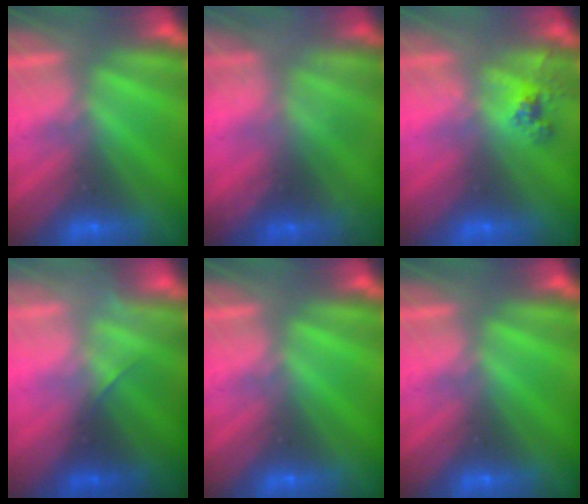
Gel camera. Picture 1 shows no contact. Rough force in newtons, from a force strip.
{"total": 1.5}
{"total": 2.6}
{"total": 1.9}
{"total": 0.0}
{"total": 0.0}